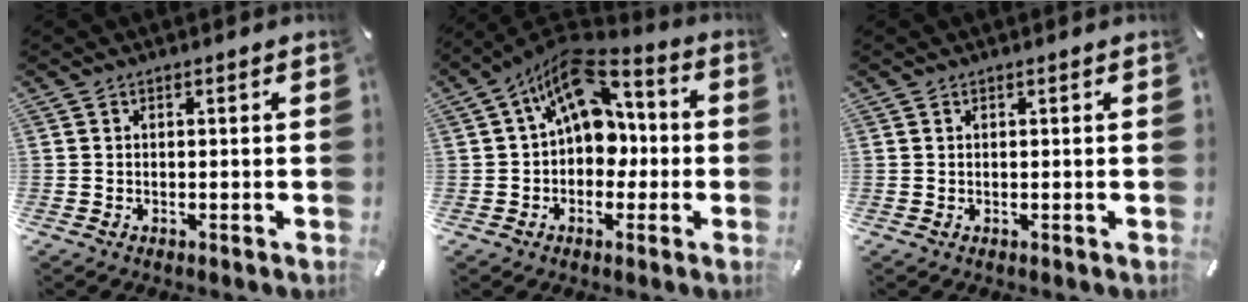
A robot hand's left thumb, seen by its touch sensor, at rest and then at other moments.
{"total": 15.0, "force": [3.8, 10.7, 9.8], "torque": [-0.157, -0.020, 0.066]}
{"total": 0.0}